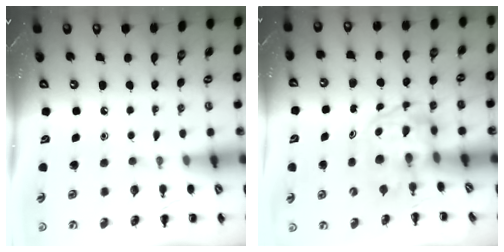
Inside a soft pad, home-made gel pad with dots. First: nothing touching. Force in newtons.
{"total": 3.3, "press": 3.3, "slide": 0.5}